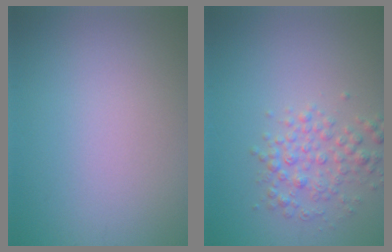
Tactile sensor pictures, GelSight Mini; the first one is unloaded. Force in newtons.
{"total": 2.8, "press": 2.8, "slide": 0.0}